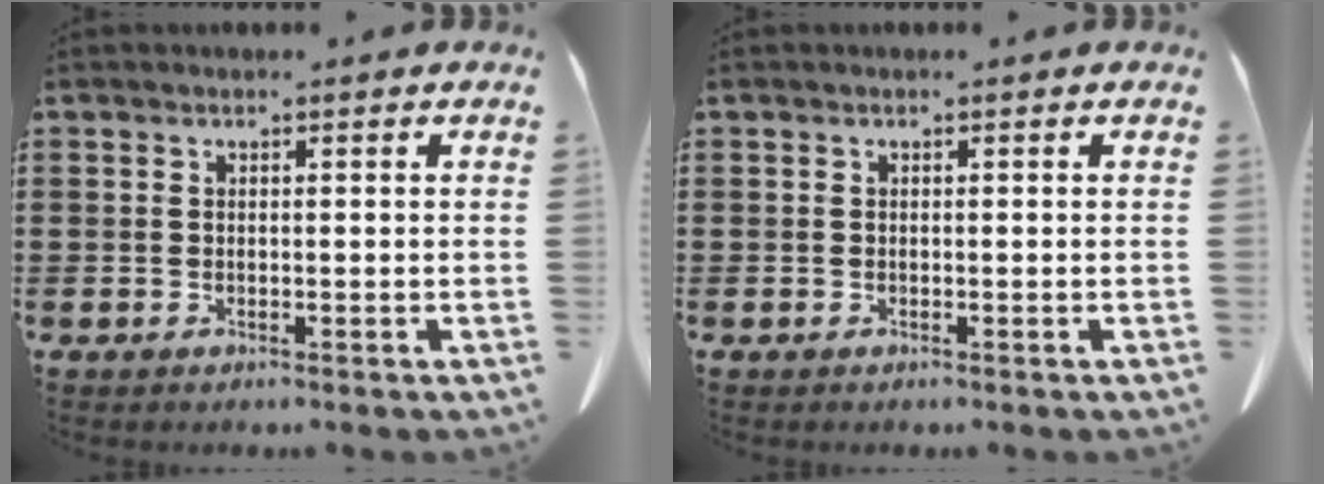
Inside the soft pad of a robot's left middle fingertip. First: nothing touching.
{"total": 0.0}